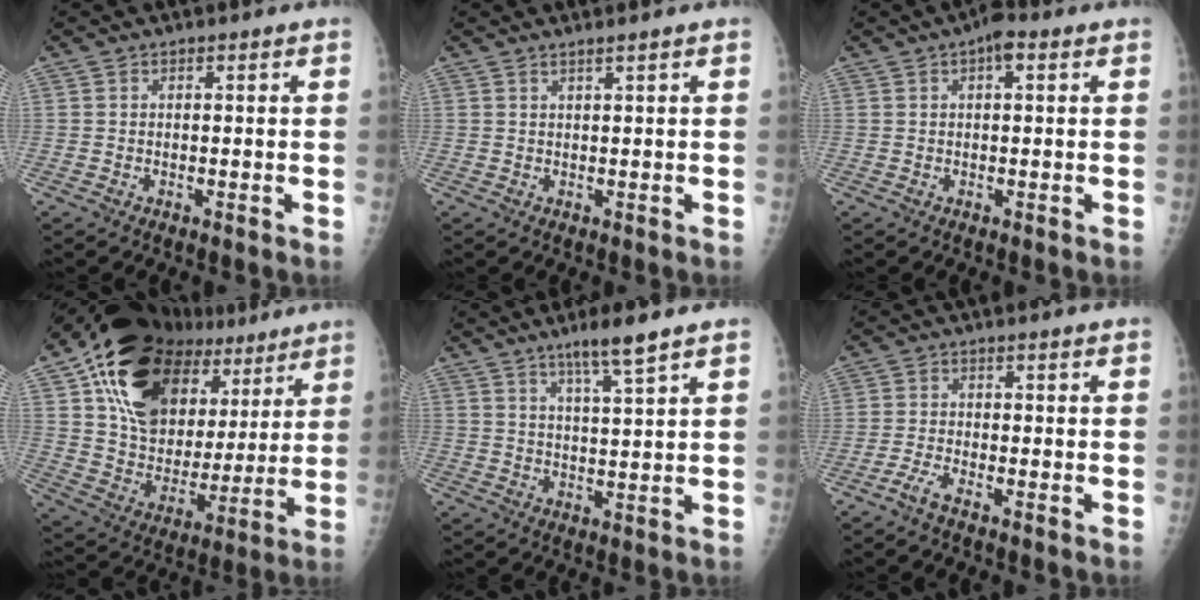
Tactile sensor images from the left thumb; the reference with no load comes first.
{"total": 0.8, "force": [0.8, 0.0, 0.3], "torque": [-0.004, -0.006, 0.014]}
{"total": 3.4, "force": [1.3, 1.6, 2.7], "torque": [-0.031, 0.006, 0.011]}
{"total": 26.2, "force": [14.2, 16.0, 15.1], "torque": [-0.202, -0.018, 0.247]}
{"total": 6.2, "force": [4.4, 0.1, 4.4], "torque": [-0.079, -0.027, 0.080]}
{"total": 2.6, "force": [-2.0, 0.2, 1.6], "torque": [-0.047, 0.002, -0.048]}